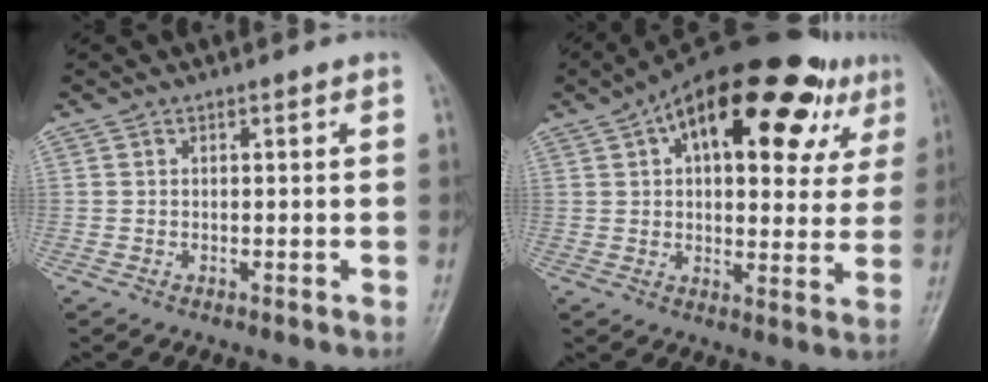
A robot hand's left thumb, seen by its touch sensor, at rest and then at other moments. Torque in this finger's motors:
{"motor_torque": [1.43, 1.43, 1.82, -0.95, 0.25]}